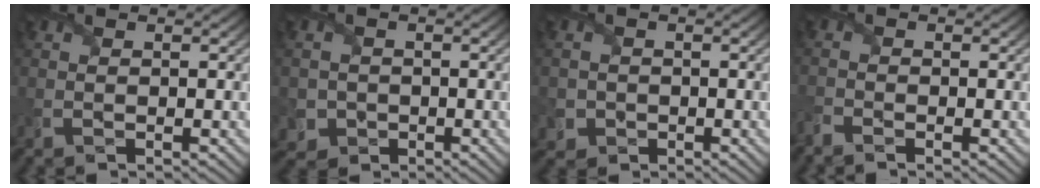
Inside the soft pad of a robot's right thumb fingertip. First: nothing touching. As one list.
[{"total": 3.3, "force": [-1.1, 3.1, 0.5], "torque": [-0.013, -0.012, -0.029]}, {"total": 2.6, "force": [-0.8, 2.5, 0.4], "torque": [-0.008, -0.008, -0.018]}, {"total": 1.9, "force": [-1.8, 0.3, 0.5], "torque": [-0.018, -0.012, -0.047]}]